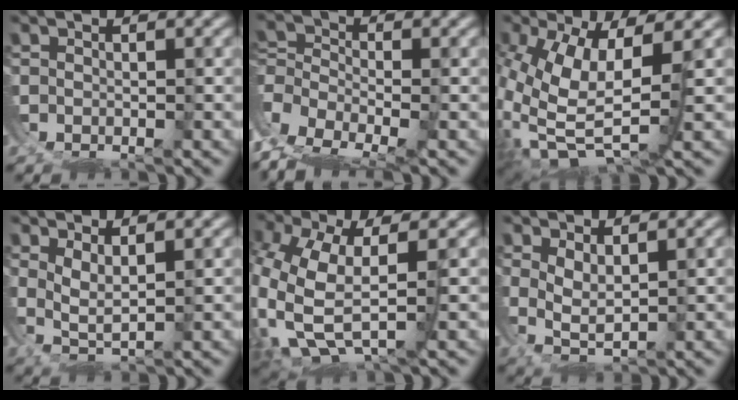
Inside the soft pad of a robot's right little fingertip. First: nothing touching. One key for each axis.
{"total": 10.1, "fx": -3.6, "fy": 8.1, "fz": 4.9, "tx": -0.144, "ty": -0.054, "tz": -0.046}
{"total": 12.2, "fx": -1.5, "fy": 8.9, "fz": 8.2, "tx": -0.215, "ty": -0.048, "tz": -0.003}
{"total": 4.8, "fx": 0.7, "fy": 3.9, "fz": 2.7, "tx": -0.075, "ty": -0.008, "tz": 0.008}
{"total": 9.4, "fx": -2.1, "fy": 6.6, "fz": 6.3, "tx": -0.197, "ty": -0.062, "tz": -0.007}
{"total": 5.4, "fx": 0.2, "fy": 4.5, "fz": 3.0, "tx": -0.083, "ty": -0.014, "tz": 0.003}